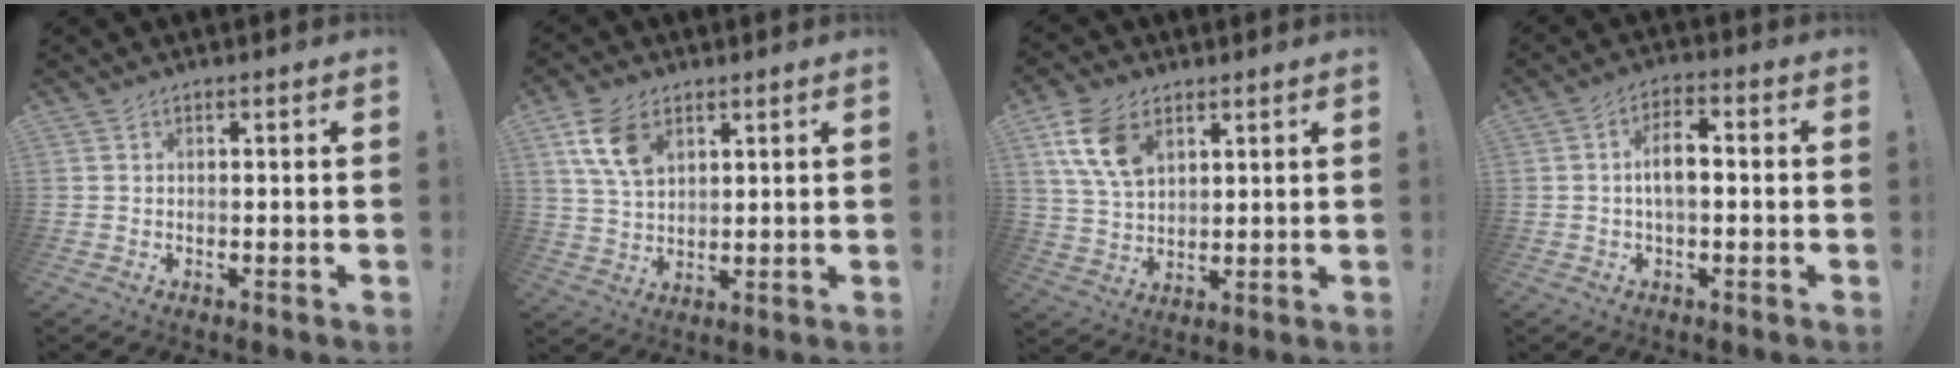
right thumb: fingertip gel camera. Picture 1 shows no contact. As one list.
[{"total": 10.6, "force": [5.3, 6.5, 6.6], "torque": [-0.127, -0.010, 0.103]}, {"total": 12.2, "force": [6.0, 7.6, 7.4], "torque": [-0.144, -0.010, 0.118]}, {"total": 7.2, "force": [-0.1, 3.2, 6.5], "torque": [-0.104, 0.009, -0.001]}]